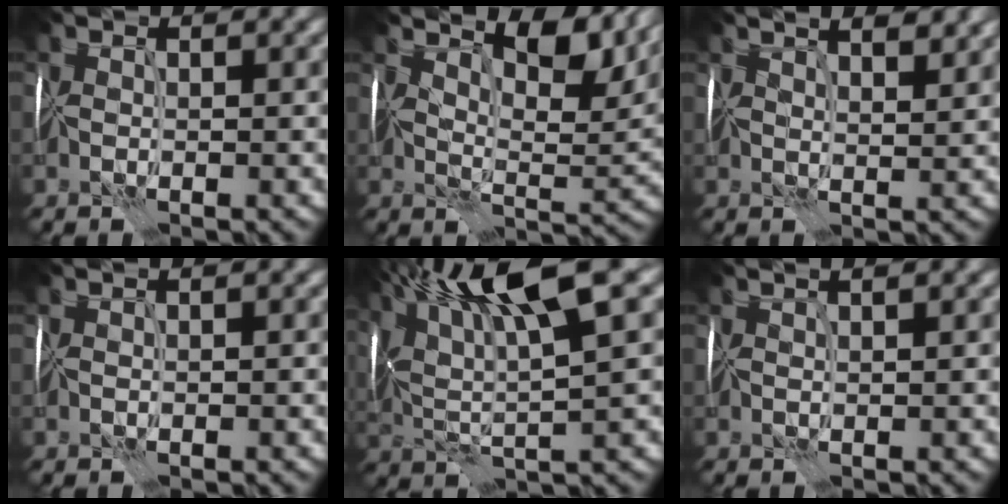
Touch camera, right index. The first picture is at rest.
{"total": 8.4, "force": [5.4, 2.9, 5.7], "torque": [-0.083, 0.001, 0.094]}
{"total": 6.3, "force": [4.3, 2.3, 4.0], "torque": [-0.049, 0.035, 0.046]}
{"total": 0.6, "force": [0.4, 0.0, 0.4], "torque": [0.000, 0.005, 0.004]}
{"total": 11.0, "force": [5.2, 2.3, 9.4], "torque": [-0.180, 0.024, 0.091]}
{"total": 2.2, "force": [1.6, 0.6, 1.5], "torque": [-0.008, 0.022, 0.010]}